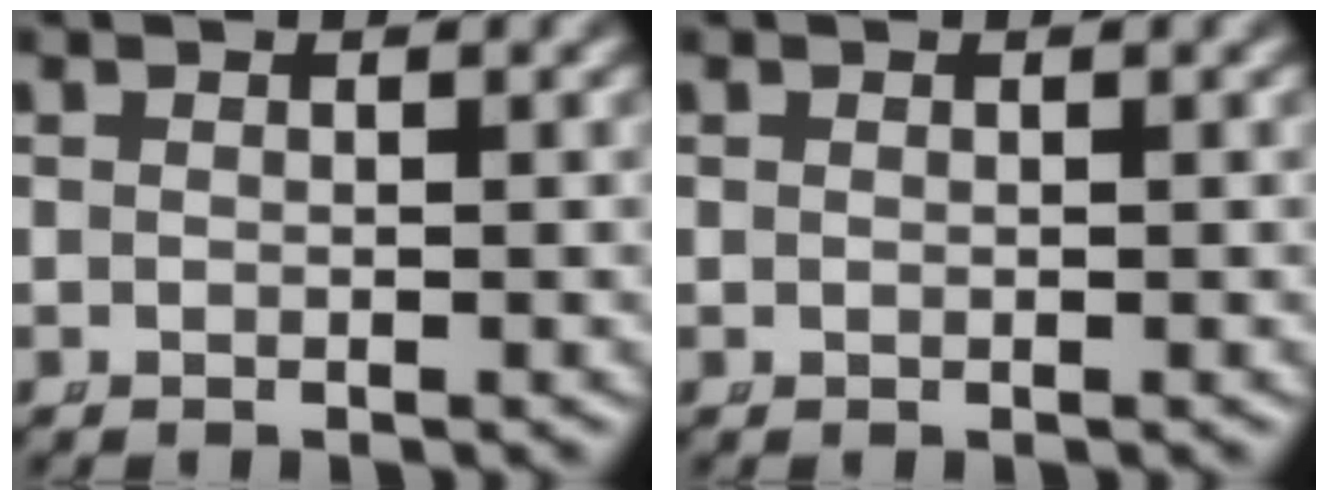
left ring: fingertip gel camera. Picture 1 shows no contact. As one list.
[{"total": 0.0}]